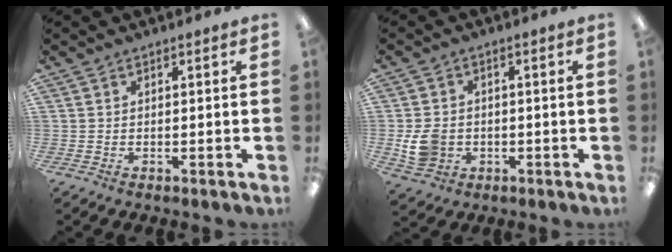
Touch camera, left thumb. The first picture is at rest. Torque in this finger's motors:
{"motor_torque": [-0.23, 0.70, 0.29, -0.47, 0.06]}